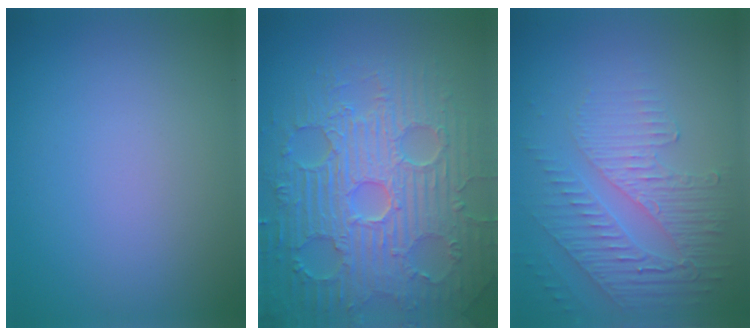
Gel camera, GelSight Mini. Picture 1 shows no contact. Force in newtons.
{"total": 9.3, "press": 6.8, "slide": 6.3}
{"total": 5.5, "press": 3.3, "slide": 4.4}